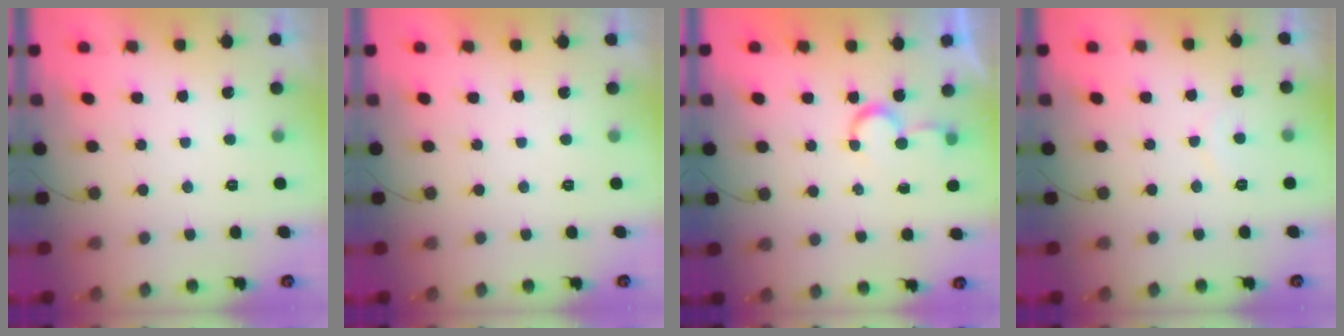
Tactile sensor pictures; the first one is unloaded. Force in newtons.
{"total": 1.9, "press": 1.9, "slide": 0.1}
{"total": 5.0, "press": 5.0, "slide": 0.3}
{"total": 5.7, "press": 5.7, "slide": 0.3}